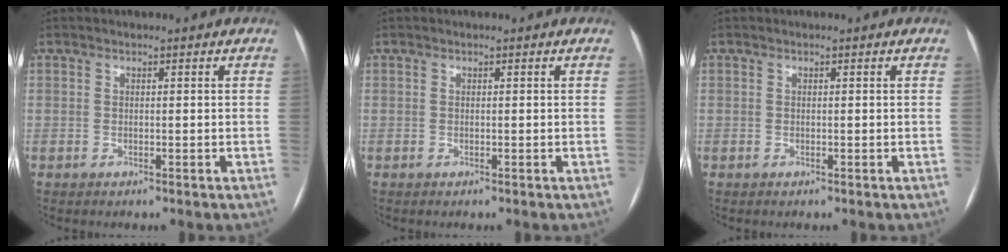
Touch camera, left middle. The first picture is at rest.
{"total": 0.0}
{"total": 0.0}